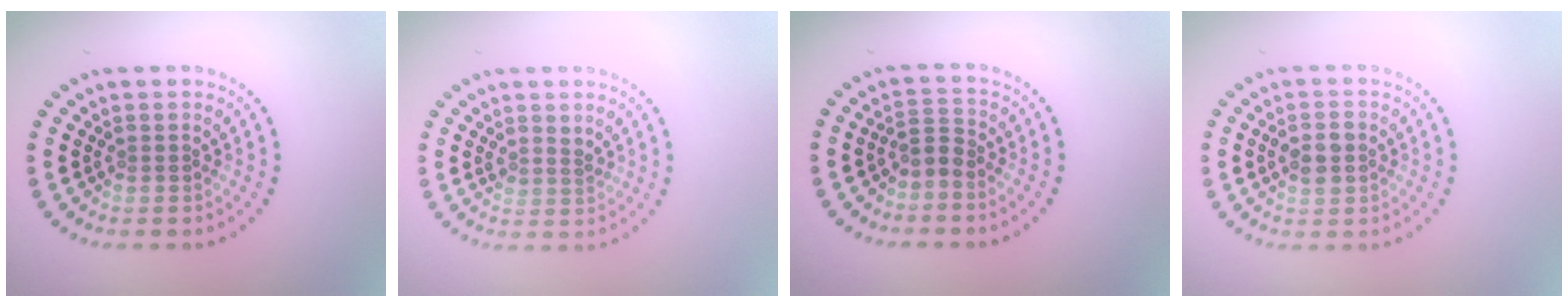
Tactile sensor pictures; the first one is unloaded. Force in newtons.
{"total": 1.2, "press": 0.9, "slide": 0.8}
{"total": 1.9, "press": 1.4, "slide": 1.3}
{"total": 2.7, "press": 2.7, "slide": 0.1}